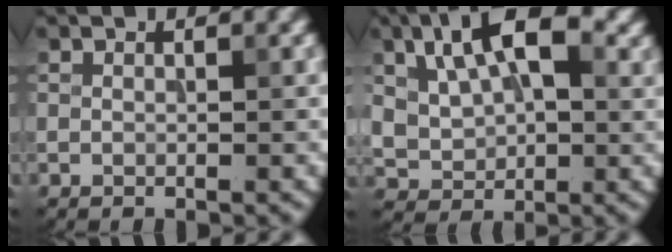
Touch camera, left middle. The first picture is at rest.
{"total": 8.8, "force": [2.8, 5.2, 6.5], "torque": [-0.127, 0.012, 0.044]}